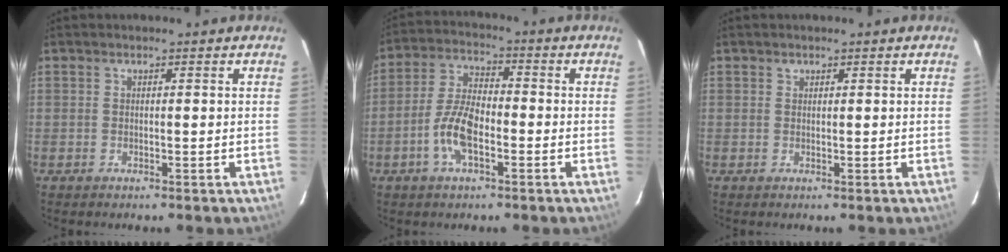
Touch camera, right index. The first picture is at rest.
{"total": 8.4, "force": [-3.2, 3.4, 7.0], "torque": [-0.148, 0.007, -0.062]}
{"total": 0.6, "force": [0.4, 0.5, 0.0], "torque": [0.003, 0.002, 0.006]}